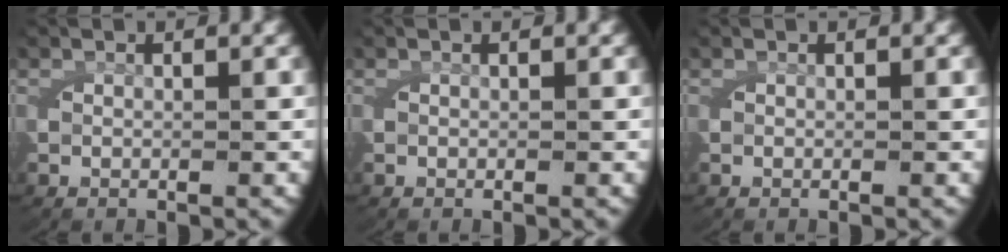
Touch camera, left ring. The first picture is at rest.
{"total": 0.0}
{"total": 0.0}